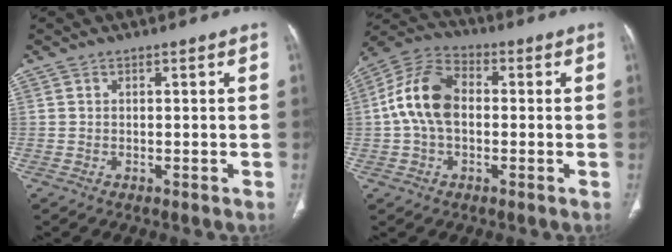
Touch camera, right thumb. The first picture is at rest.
{"total": 12.0, "force": [0.1, 7.7, 9.1], "torque": [-0.178, 0.031, -0.008]}